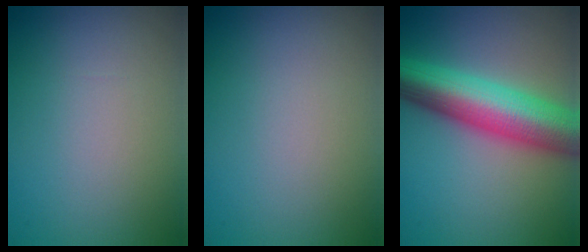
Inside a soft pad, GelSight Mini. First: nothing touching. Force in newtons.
{"total": 0.0}
{"total": 10.3, "press": 10.3, "slide": 0.2}